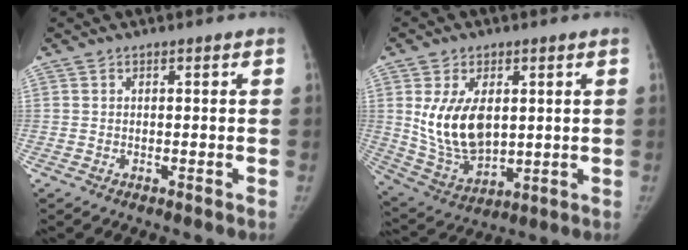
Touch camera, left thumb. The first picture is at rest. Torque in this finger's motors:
{"motor_torque": [0.02, 0.79, 1.19, -1.19, 0.39]}